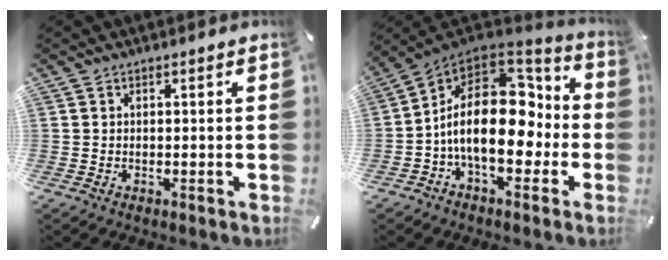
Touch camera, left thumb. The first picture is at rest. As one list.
[{"total": 20.5, "force": [-1.0, 12.0, 16.6], "torque": [-0.291, 0.001, -0.010]}]